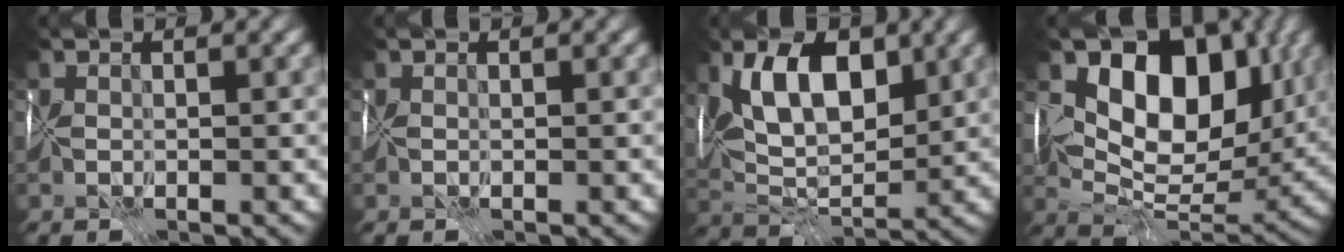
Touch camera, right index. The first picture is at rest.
{"total": 0.0}
{"total": 7.1, "force": [2.8, 3.4, 5.6], "torque": [-0.088, -0.004, 0.042]}
{"total": 11.2, "force": [4.3, 6.9, 7.8], "torque": [-0.081, -0.009, 0.076]}